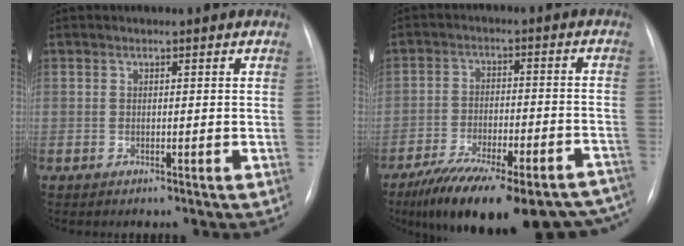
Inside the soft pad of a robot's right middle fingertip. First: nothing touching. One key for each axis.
{"total": 25.3, "fx": -20.2, "fy": 7.1, "fz": 13.5, "tx": -0.159, "ty": 0.000, "tz": -0.274}